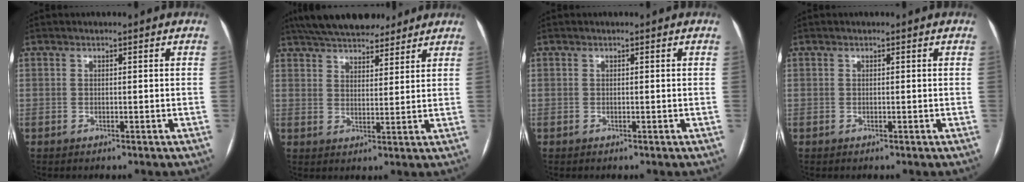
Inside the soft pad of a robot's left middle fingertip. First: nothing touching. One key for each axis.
{"total": 15.9, "fx": 13.5, "fy": 5.0, "fz": 6.8, "tx": -0.119, "ty": 0.035, "tz": 0.205}
{"total": 0.0}
{"total": 0.0}